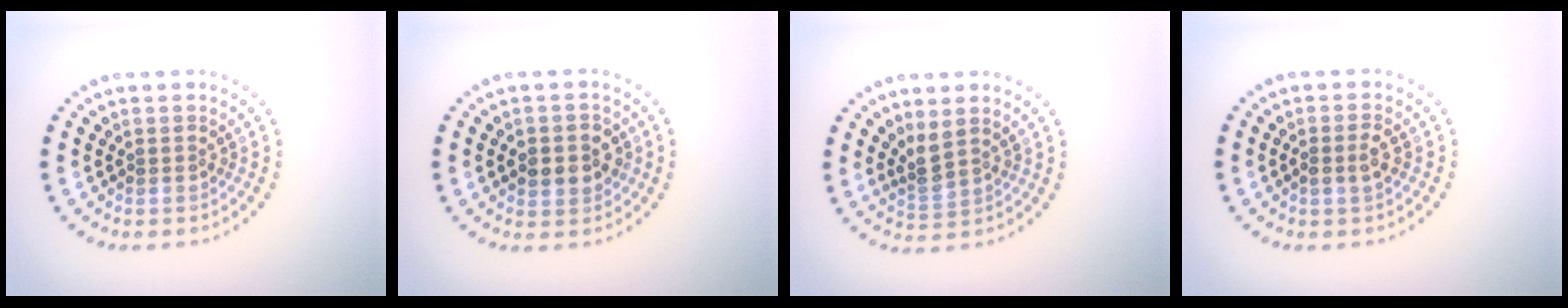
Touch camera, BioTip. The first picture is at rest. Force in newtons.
{"total": 2.8, "press": 2.8, "slide": 0.4}
{"total": 2.0, "press": 1.5, "slide": 1.3}
{"total": 1.5, "press": 1.5, "slide": 0.3}